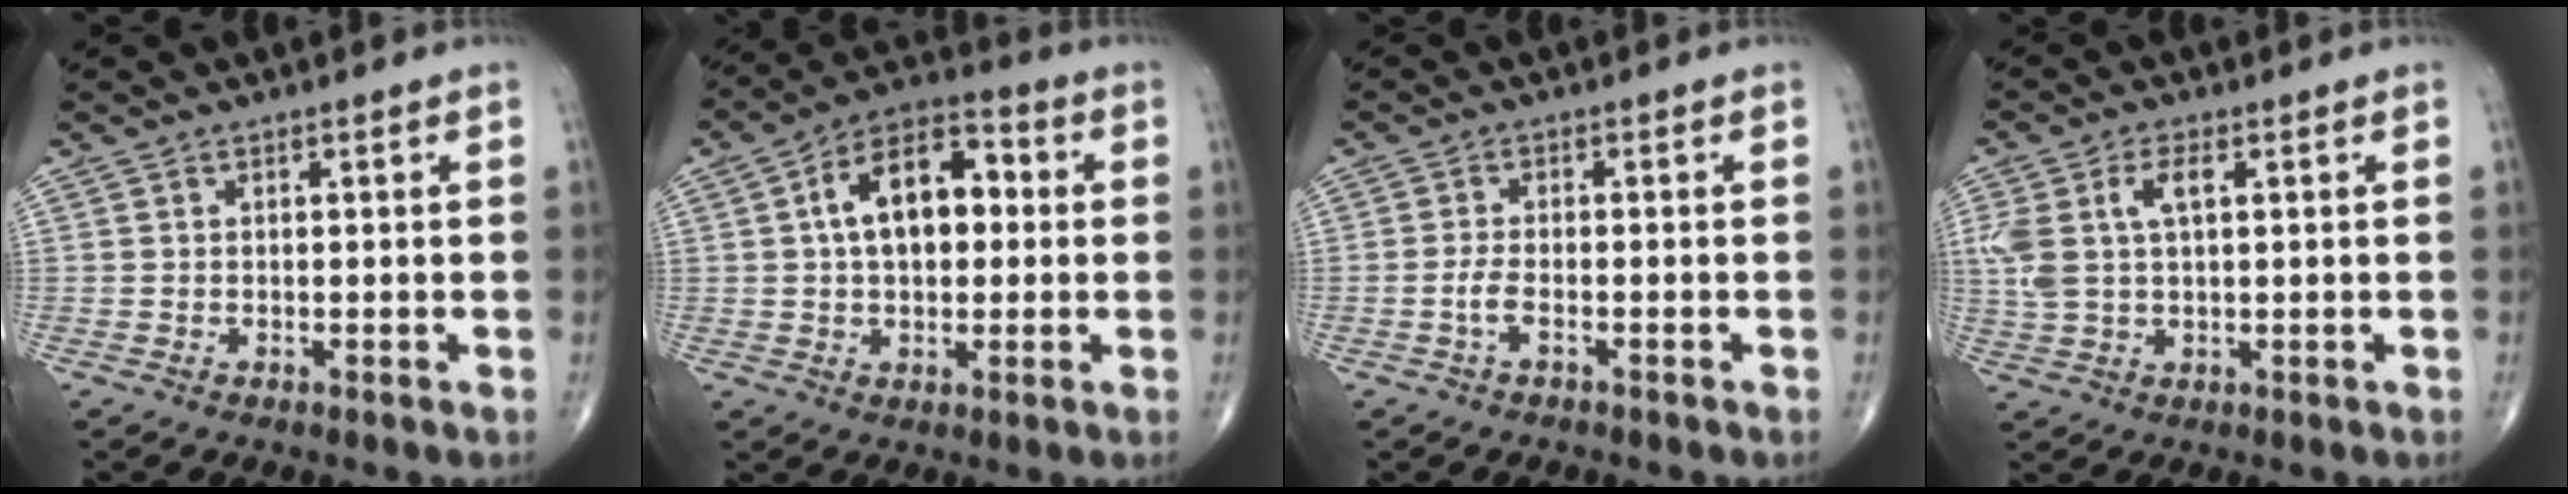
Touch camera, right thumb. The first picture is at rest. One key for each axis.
{"total": 13.5, "fx": 1.7, "fy": 8.1, "fz": 10.7, "tx": -0.155, "ty": 0.028, "tz": 0.017}
{"total": 2.4, "fx": -1.1, "fy": 0.9, "fz": 2.0, "tx": -0.047, "ty": 0.010, "tz": -0.022}
{"total": 7.8, "fx": 2.0, "fy": 3.9, "fz": 6.5, "tx": -0.157, "ty": 0.015, "tz": 0.042}